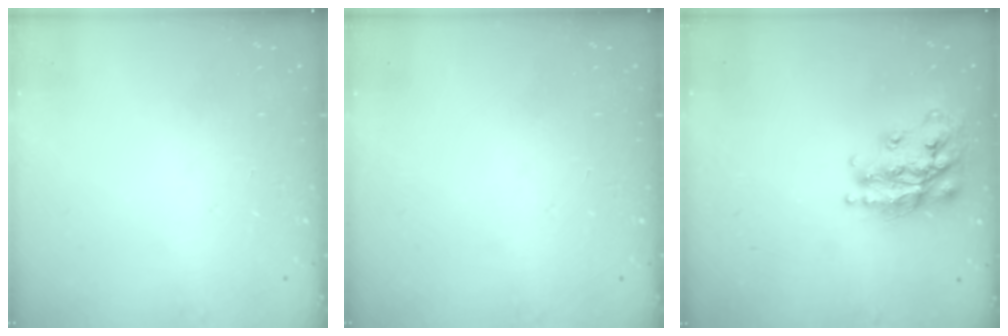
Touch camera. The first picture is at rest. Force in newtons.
{"total": 0.0}
{"total": 17.9, "press": 17.8, "slide": 1.3}